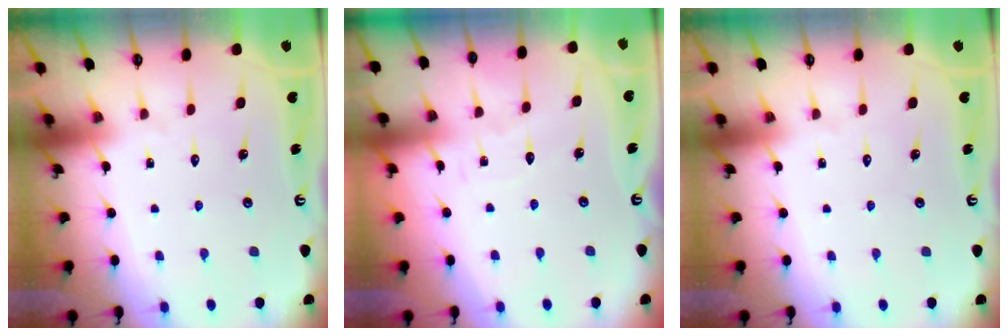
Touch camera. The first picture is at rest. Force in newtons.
{"total": 2.5, "press": 2.5, "slide": 0.2}
{"total": 0.0}